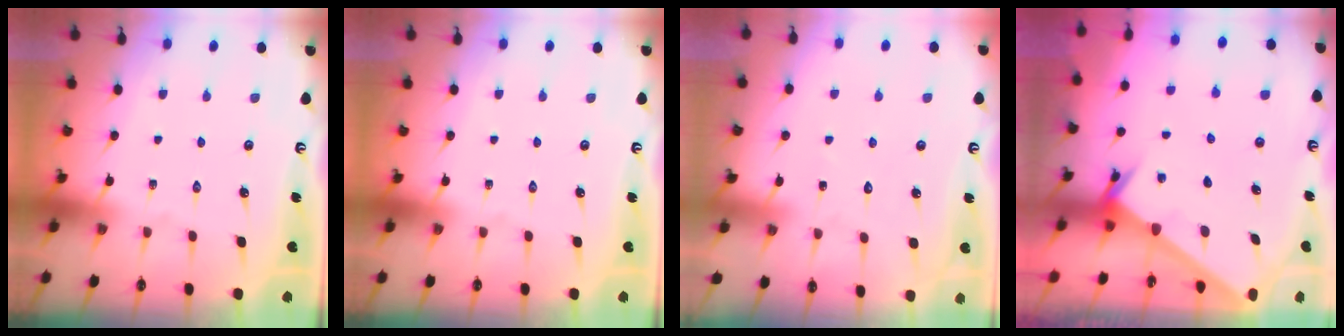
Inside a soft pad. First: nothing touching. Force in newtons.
{"total": 0.0}
{"total": 4.1, "press": 4.1, "slide": 0.3}
{"total": 2.6, "press": 2.6, "slide": 0.2}